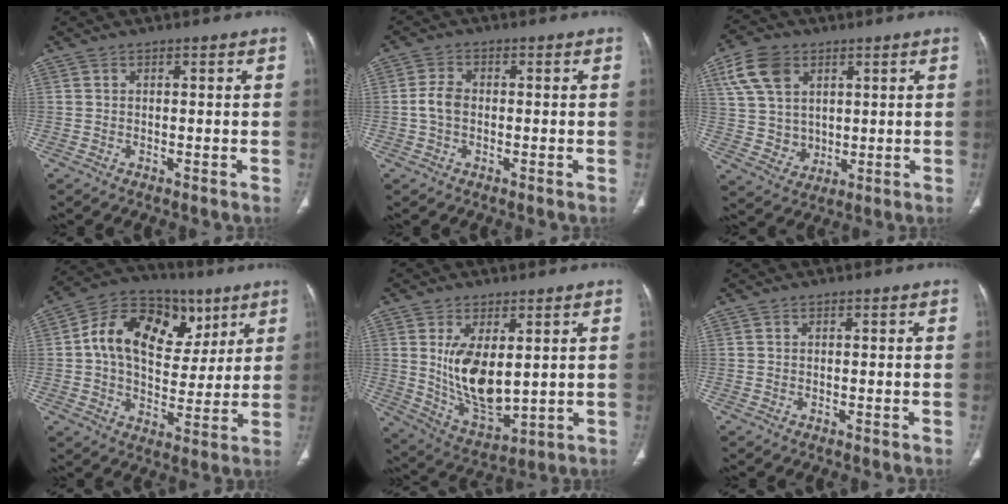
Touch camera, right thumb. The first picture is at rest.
{"total": 3.7, "force": [-0.4, 2.5, 2.7], "torque": [-0.053, 0.010, -0.013]}
{"total": 11.7, "force": [4.7, 8.9, 6.0], "torque": [-0.092, -0.012, 0.099]}
{"total": 19.6, "force": [6.6, 13.4, 12.7], "torque": [-0.174, 0.011, 0.106]}
{"total": 12.4, "force": [2.1, 6.3, 10.5], "torque": [-0.177, -0.027, 0.060]}
{"total": 0.0}